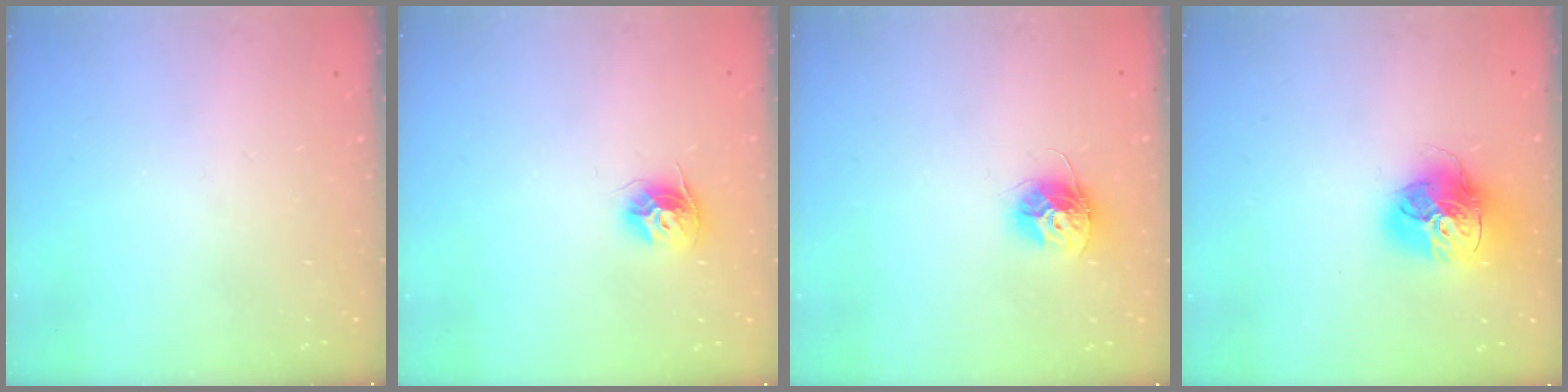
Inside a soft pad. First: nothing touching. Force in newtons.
{"total": 9.8, "press": 9.8, "slide": 0.7}
{"total": 9.7, "press": 9.7, "slide": 0.3}
{"total": 16.9, "press": 16.9, "slide": 1.7}